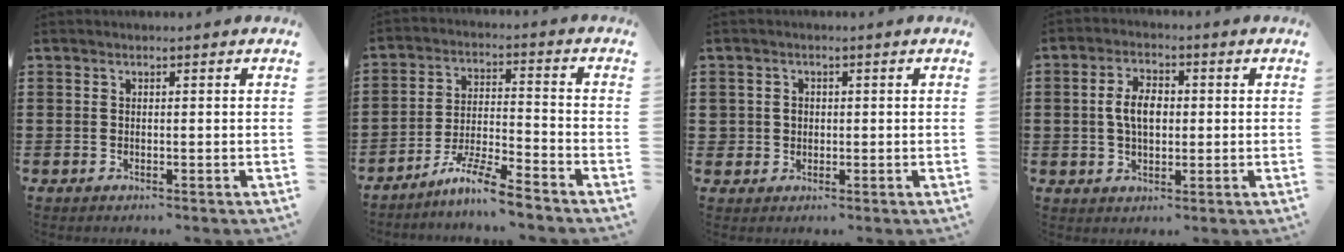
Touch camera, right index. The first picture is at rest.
{"total": 7.6, "force": [-6.6, -0.1, 3.7], "torque": [-0.080, -0.005, -0.129]}
{"total": 2.4, "force": [-0.2, 2.4, 0.4], "torque": [-0.019, 0.008, -0.007]}
{"total": 5.5, "force": [0.2, 3.1, 4.6], "torque": [-0.091, 0.005, -0.003]}